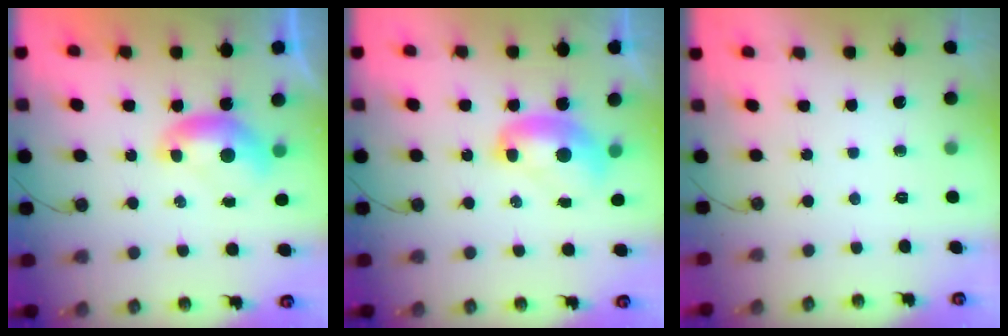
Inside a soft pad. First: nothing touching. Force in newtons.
{"total": 2.3, "press": 2.3, "slide": 0.2}
{"total": 0.0}